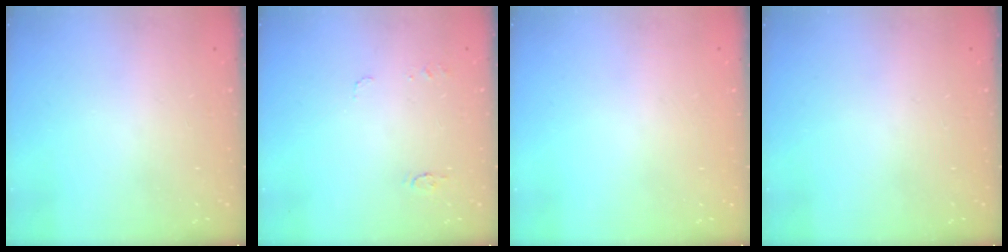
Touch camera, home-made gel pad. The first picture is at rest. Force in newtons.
{"total": 5.2, "press": 5.1, "slide": 0.5}
{"total": 0.0}
{"total": 0.0}